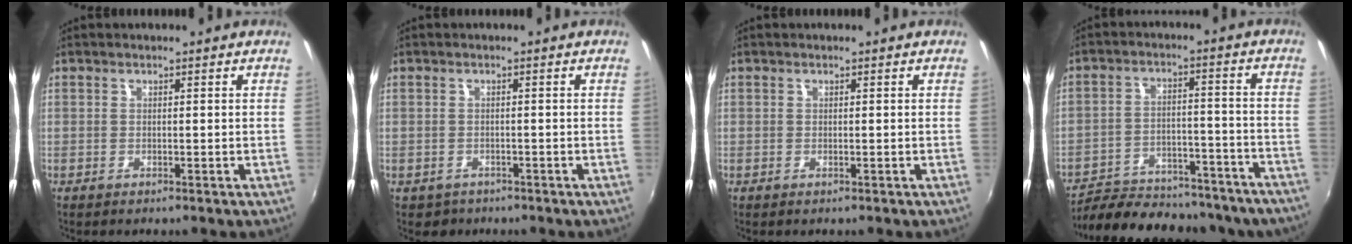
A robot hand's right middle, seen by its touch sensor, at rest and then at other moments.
{"total": 2.3, "force": [-1.3, 1.9, 0.4], "torque": [-0.014, -0.004, -0.017]}
{"total": 0.0}
{"total": 27.1, "force": [-23.4, 8.7, 10.5], "torque": [-0.198, 0.002, -0.300]}